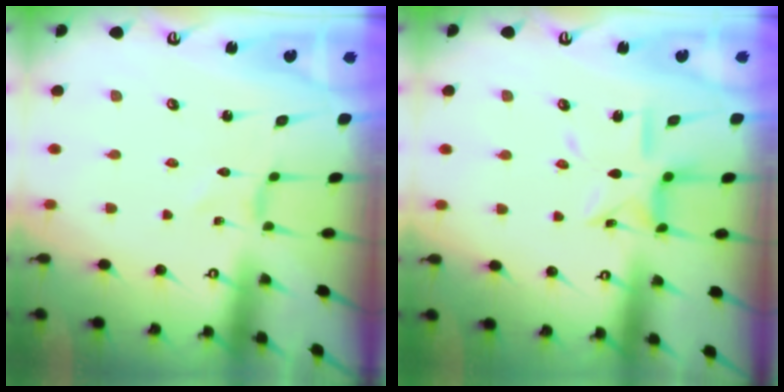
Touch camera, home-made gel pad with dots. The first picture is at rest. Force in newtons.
{"total": 14.0, "press": 13.9, "slide": 1.2}